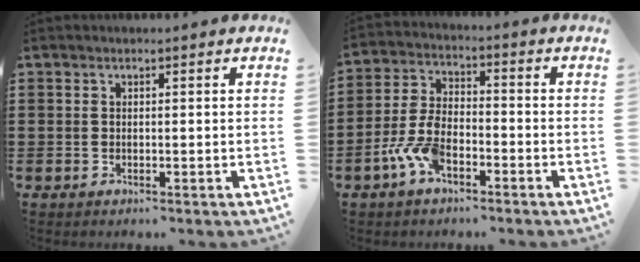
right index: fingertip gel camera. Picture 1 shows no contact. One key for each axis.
{"total": 7.3, "fx": -3.7, "fy": 3.5, "fz": 5.3, "tx": -0.137, "ty": -0.001, "tz": -0.077}